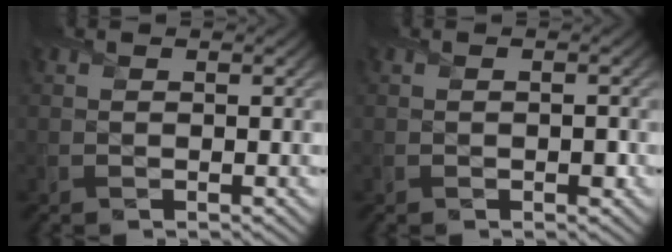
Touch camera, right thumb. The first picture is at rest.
{"total": 1.1, "force": [-0.4, 0.7, 0.7], "torque": [-0.009, -0.003, -0.006]}